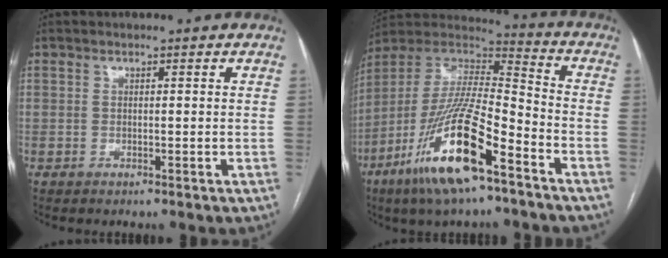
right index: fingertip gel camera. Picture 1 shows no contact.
{"total": 20.5, "force": [-11.1, 3.6, 16.8], "torque": [-0.347, -0.035, -0.205]}